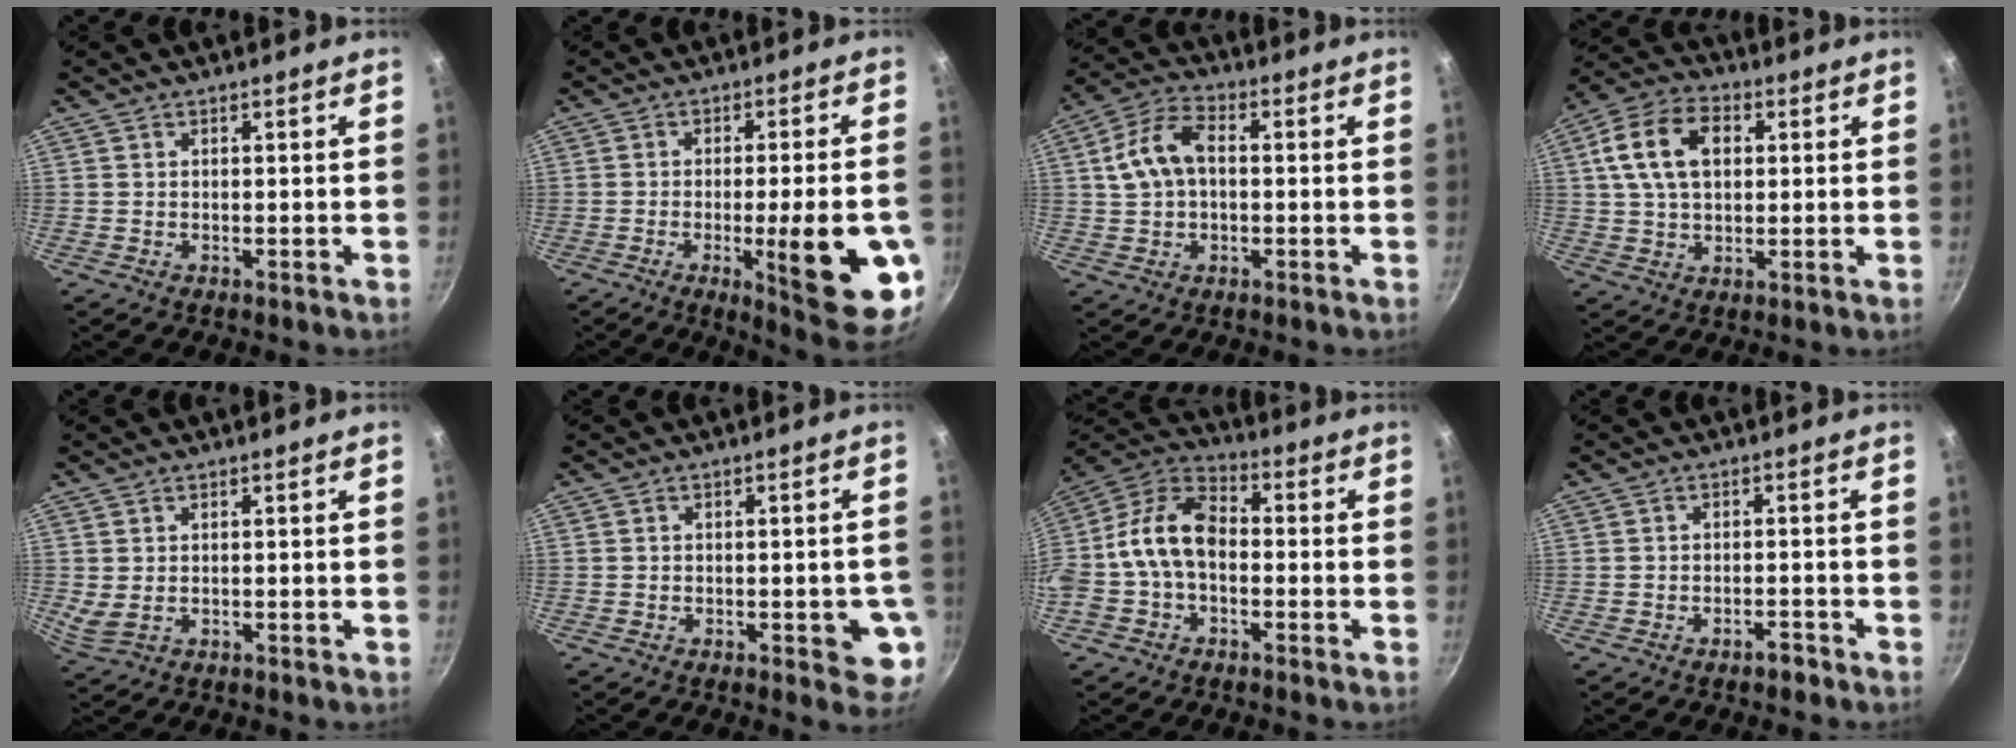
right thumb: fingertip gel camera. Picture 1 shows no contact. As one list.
[{"total": 17.8, "force": [-4.5, 3.7, 16.8], "torque": [-0.201, 0.002, -0.055]}, {"total": 9.9, "force": [1.0, 6.3, 7.5], "torque": [-0.140, 0.027, 0.008]}, {"total": 13.3, "force": [3.1, 8.7, 9.5], "torque": [-0.160, 0.012, 0.043]}, {"total": 2.7, "force": [0.6, 1.6, 2.0], "torque": [-0.041, -0.004, 0.020]}, {"total": 6.5, "force": [-1.5, 2.7, 5.7], "torque": [-0.047, 0.003, -0.017]}, {"total": 12.7, "force": [-1.4, 8.4, 9.4], "torque": [-0.160, 0.045, -0.045]}, {"total": 2.0, "force": [-1.6, 0.8, 0.9], "torque": [-0.006, 0.020, -0.017]}]